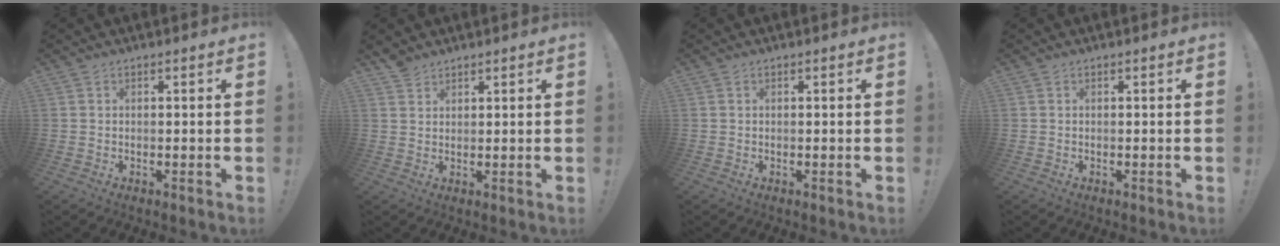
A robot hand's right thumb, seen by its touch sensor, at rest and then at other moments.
{"total": 3.1, "force": [2.6, 1.4, 0.6], "torque": [-0.011, -0.013, 0.052]}
{"total": 0.0}
{"total": 0.0}